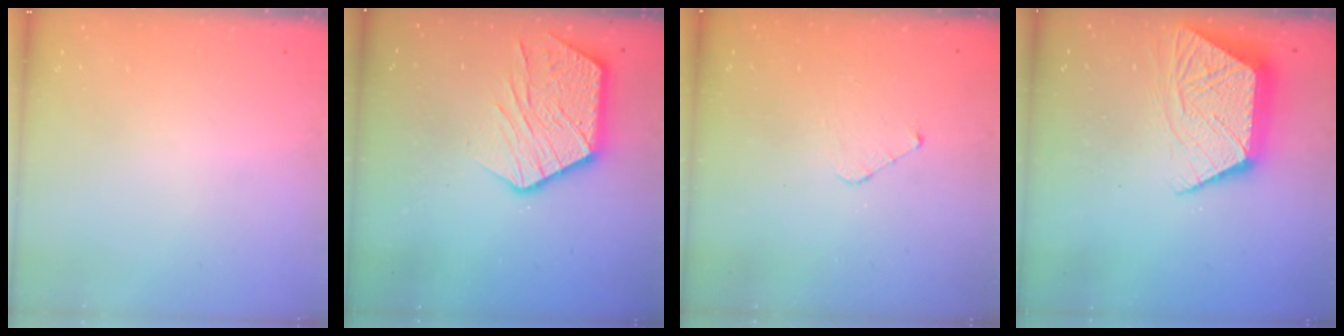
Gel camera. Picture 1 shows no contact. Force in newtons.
{"total": 14.9, "press": 14.9, "slide": 1.1}
{"total": 3.1, "press": 3.1, "slide": 0.3}
{"total": 13.3, "press": 13.3, "slide": 1.0}